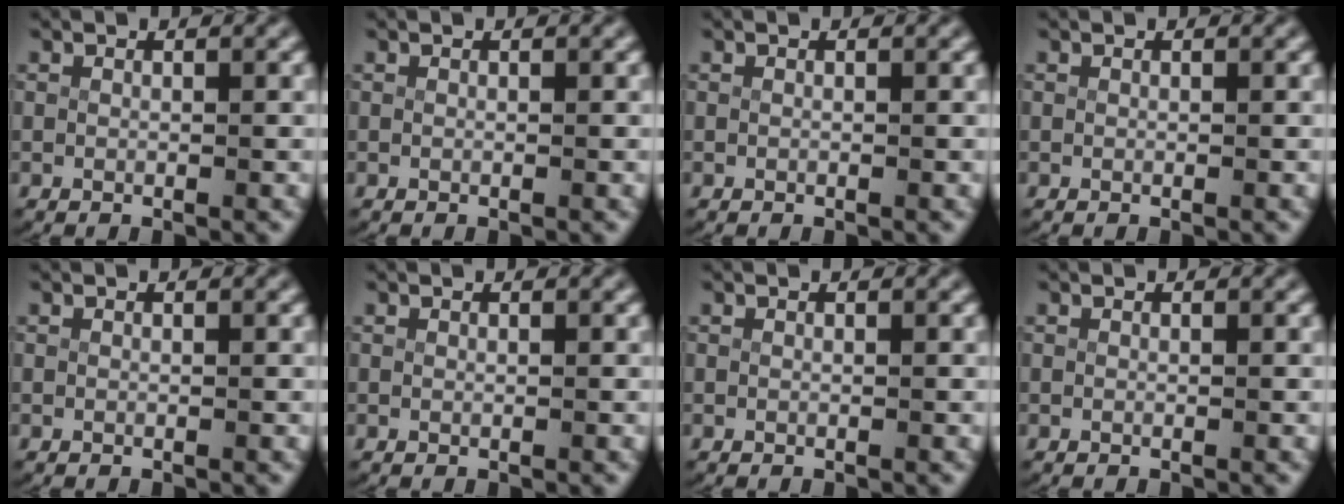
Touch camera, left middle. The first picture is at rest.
{"total": 0.0}
{"total": 0.0}
{"total": 0.0}
{"total": 0.0}
{"total": 0.0}
{"total": 0.0}
{"total": 0.0}